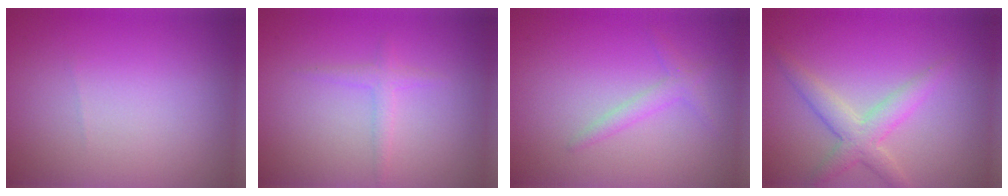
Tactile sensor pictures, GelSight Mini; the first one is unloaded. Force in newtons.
{"total": 1.3, "press": 1.3, "slide": 0.0}
{"total": 1.5, "press": 1.5, "slide": 0.1}
{"total": 3.3, "press": 3.3, "slide": 0.1}